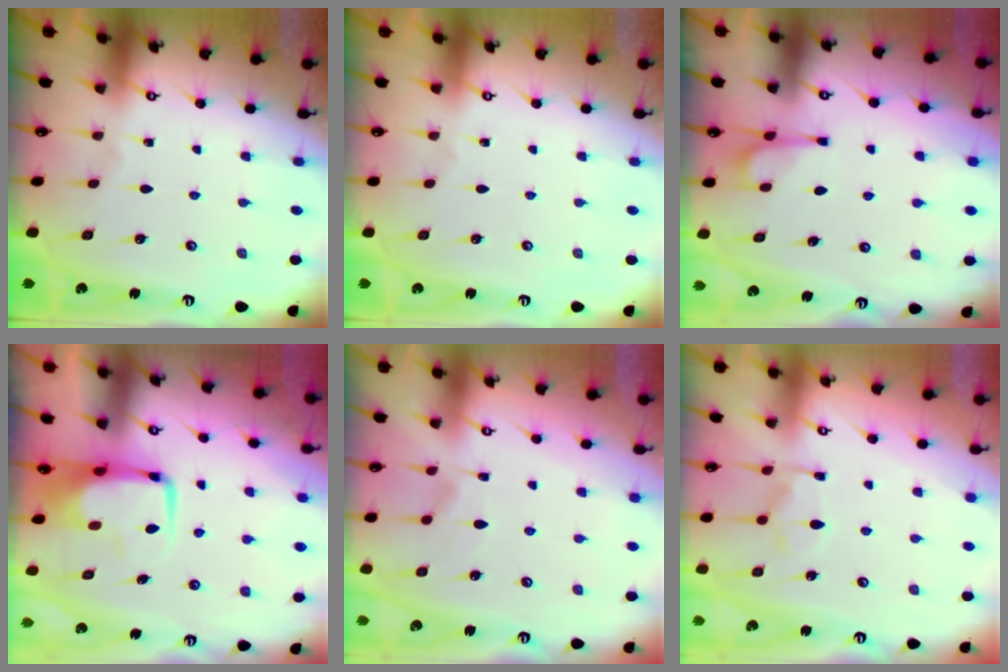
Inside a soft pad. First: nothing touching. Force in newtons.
{"total": 0.0}
{"total": 5.5, "press": 5.5, "slide": 0.7}
{"total": 0.6, "press": 0.2, "slide": 0.5}
{"total": 1.4, "press": 0.7, "slide": 1.2}
{"total": 9.5, "press": 9.4, "slide": 1.2}